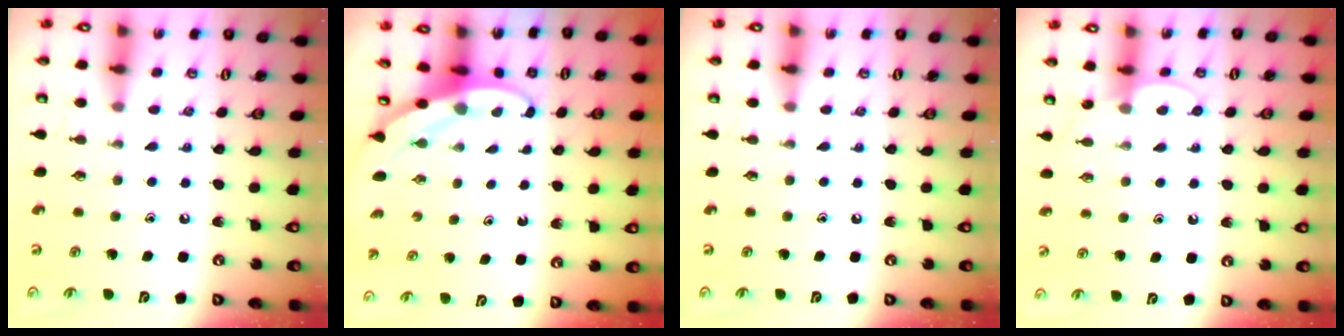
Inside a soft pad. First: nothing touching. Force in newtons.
{"total": 3.4, "press": 3.4, "slide": 0.1}
{"total": 0.0}
{"total": 6.1, "press": 6.1, "slide": 0.6}